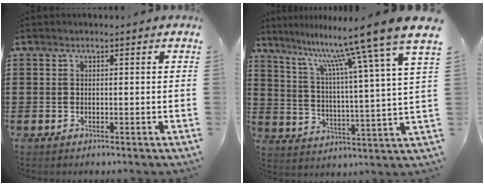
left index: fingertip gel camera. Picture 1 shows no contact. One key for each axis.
{"total": 12.3, "fx": 10.2, "fy": -0.6, "fz": 6.9, "tx": -0.149, "ty": -0.071, "tz": 0.159}